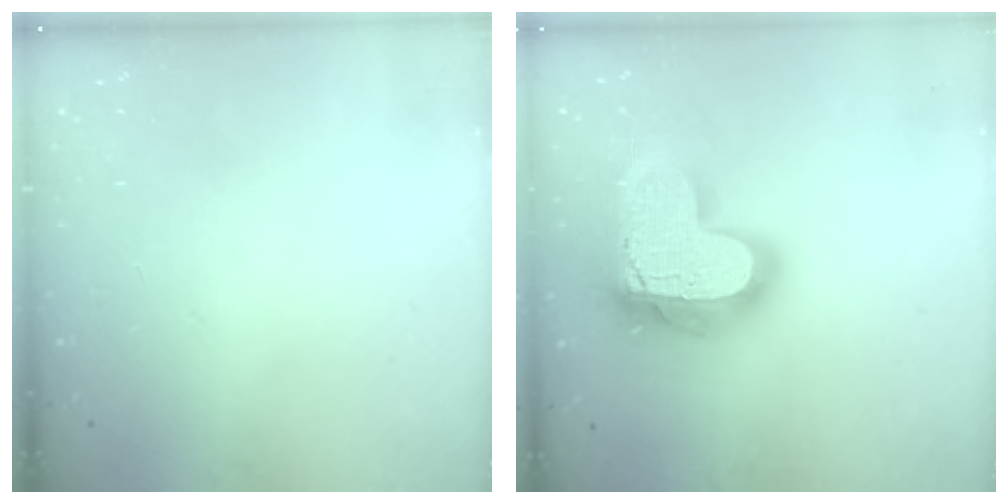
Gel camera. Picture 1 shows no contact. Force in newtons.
{"total": 23.6, "press": 23.5, "slide": 2.0}